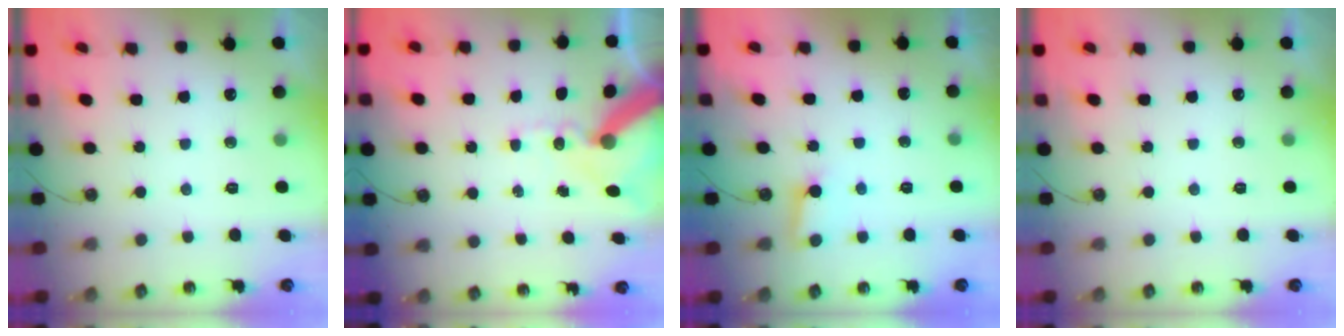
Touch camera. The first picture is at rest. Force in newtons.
{"total": 12.0, "press": 11.8, "slide": 1.8}
{"total": 5.6, "press": 5.6, "slide": 0.7}
{"total": 0.0}